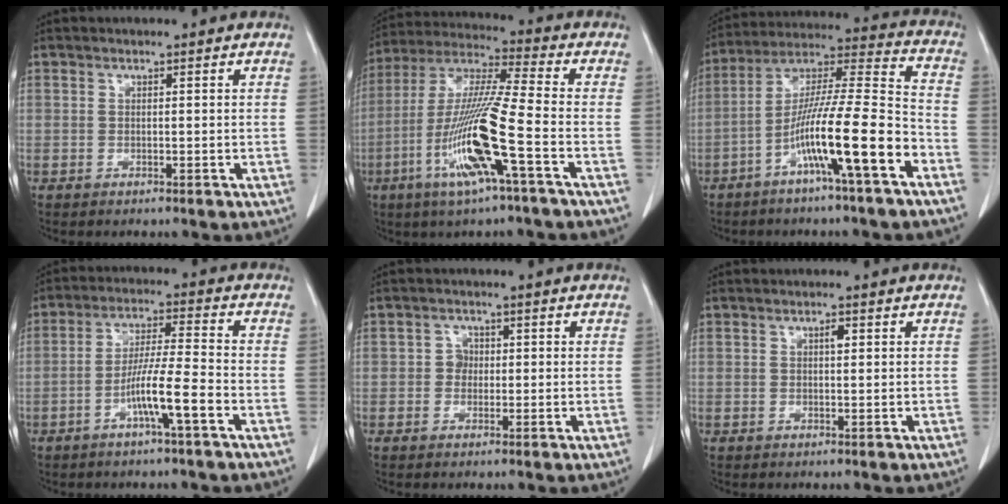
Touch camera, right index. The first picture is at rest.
{"total": 14.4, "force": [-5.2, -0.4, 13.4], "torque": [-0.277, -0.011, -0.105]}
{"total": 15.6, "force": [-7.1, 0.0, 13.8], "torque": [-0.248, 0.004, -0.127]}
{"total": 7.9, "force": [-3.5, -0.3, 7.0], "torque": [-0.132, 0.004, -0.067]}
{"total": 1.9, "force": [-0.2, 1.7, 0.8], "torque": [-0.006, 0.006, -0.006]}
{"total": 1.1, "force": [0.4, 0.4, 1.0], "torque": [-0.017, 0.002, 0.004]}